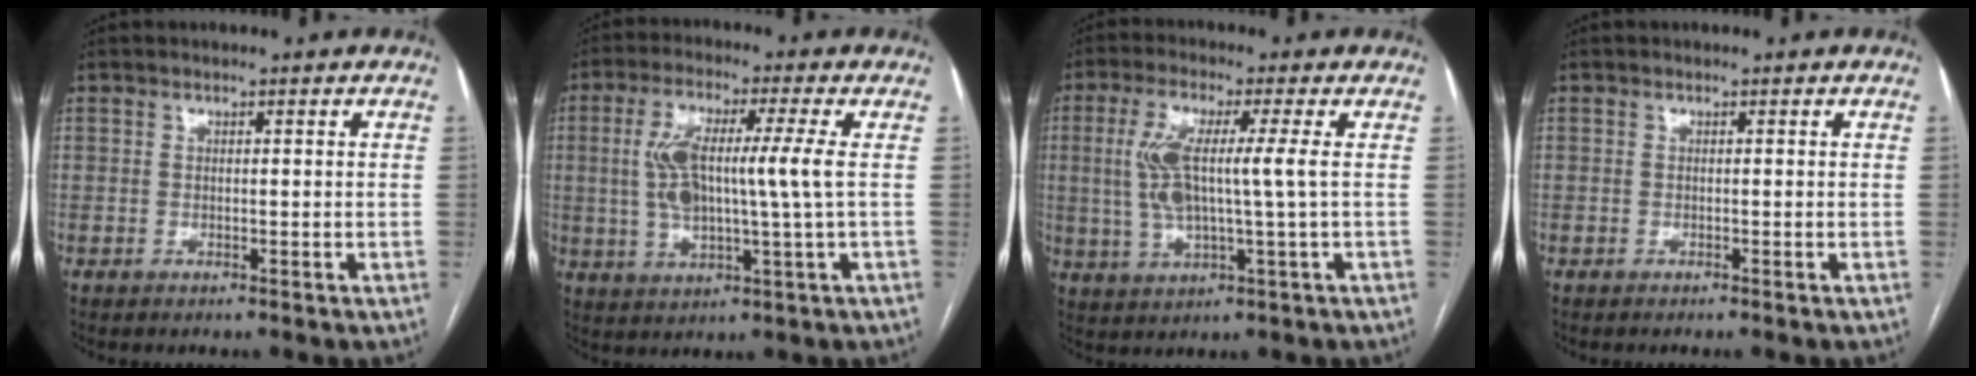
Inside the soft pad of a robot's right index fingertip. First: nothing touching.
{"total": 10.5, "force": [1.1, 1.0, 10.4], "torque": [-0.209, 0.010, 0.019]}
{"total": 9.0, "force": [1.0, 0.7, 9.0], "torque": [-0.194, 0.004, 0.020]}
{"total": 0.0}